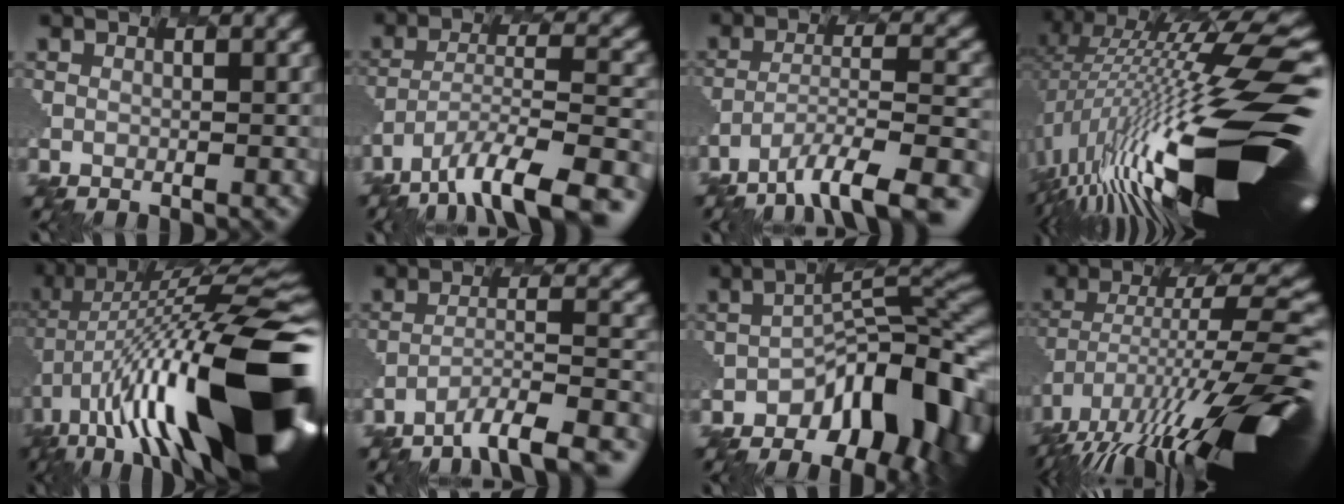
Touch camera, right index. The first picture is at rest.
{"total": 9.6, "force": [-6.7, 2.7, 6.3], "torque": [-0.120, -0.007, -0.125]}
{"total": 8.7, "force": [-6.1, 2.2, 5.9], "torque": [-0.114, -0.008, -0.110]}
{"total": 18.3, "force": [-1.9, 4.6, 17.6], "torque": [-0.306, 0.003, -0.042]}
{"total": 18.2, "force": [-2.3, 6.0, 17.0], "torque": [-0.287, 0.009, -0.049]}
{"total": 7.6, "force": [-6.1, 1.4, 4.4], "torque": [-0.083, -0.004, -0.100]}
{"total": 13.0, "force": [-5.3, 6.2, 10.1], "torque": [-0.119, -0.009, -0.091]}
{"total": 14.6, "force": [-6.4, 4.1, 12.5], "torque": [-0.237, 0.006, -0.119]}